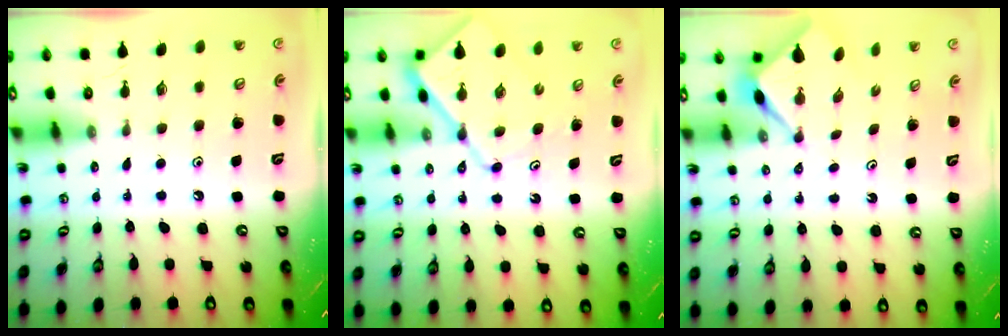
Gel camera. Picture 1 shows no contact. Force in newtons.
{"total": 10.7, "press": 10.6, "slide": 1.2}
{"total": 3.0, "press": 3.0, "slide": 0.3}